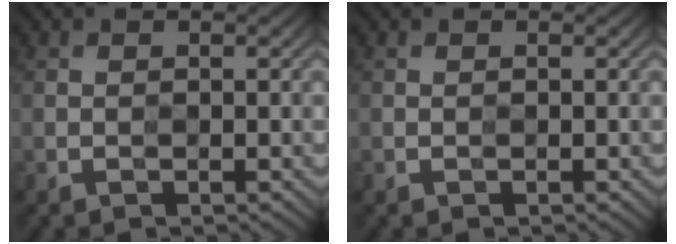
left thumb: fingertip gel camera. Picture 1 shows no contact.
{"total": 0.0}